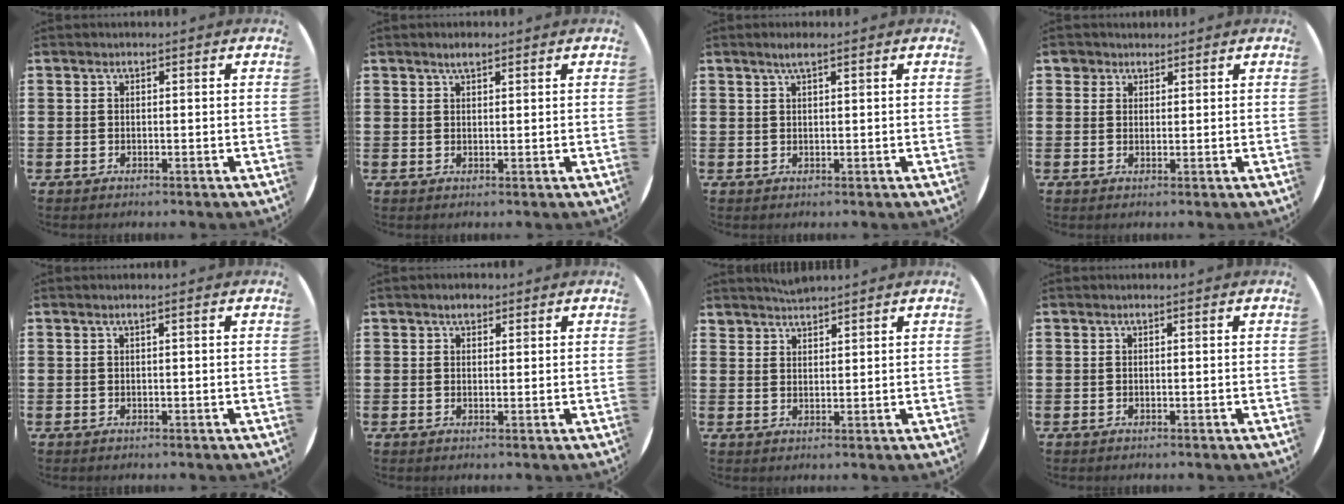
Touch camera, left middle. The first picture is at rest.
{"total": 1.7, "force": [1.4, 0.4, 0.9], "torque": [-0.019, 0.004, 0.025]}
{"total": 1.7, "force": [1.2, 0.1, 1.2], "torque": [-0.024, 0.003, 0.020]}
{"total": 2.0, "force": [1.6, 1.2, 0.0], "torque": [0.003, 0.002, 0.031]}
{"total": 0.6, "force": [0.2, -0.2, 0.5], "torque": [-0.005, -0.001, 0.002]}
{"total": 1.7, "force": [1.4, 0.8, 0.6], "torque": [-0.005, 0.002, 0.024]}
{"total": 2.2, "force": [2.1, 0.0, -0.4], "torque": [0.004, -0.001, 0.042]}
{"total": 0.0}